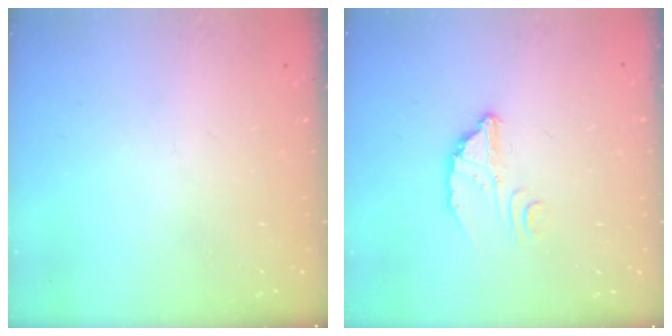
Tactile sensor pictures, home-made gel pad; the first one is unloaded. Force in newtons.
{"total": 3.7, "press": 3.7, "slide": 0.2}